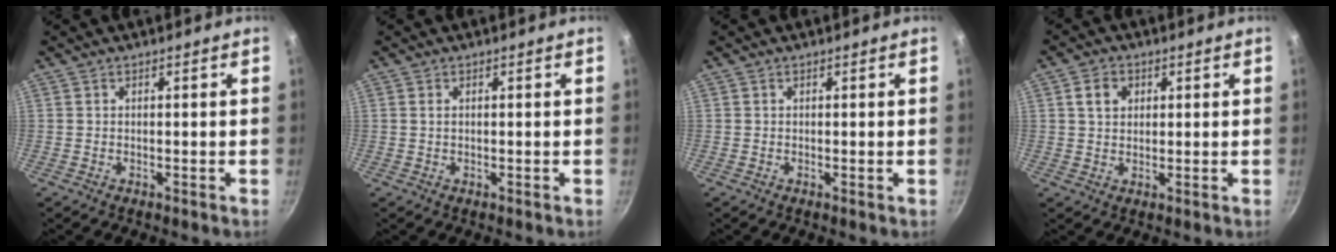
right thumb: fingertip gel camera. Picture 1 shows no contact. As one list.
[{"total": 0.8, "force": [0.2, 0.5, 0.5], "torque": [-0.010, 0.002, 0.003]}, {"total": 0.0}, {"total": 4.2, "force": [1.3, 3.3, 2.2], "torque": [-0.022, 0.003, 0.022]}]